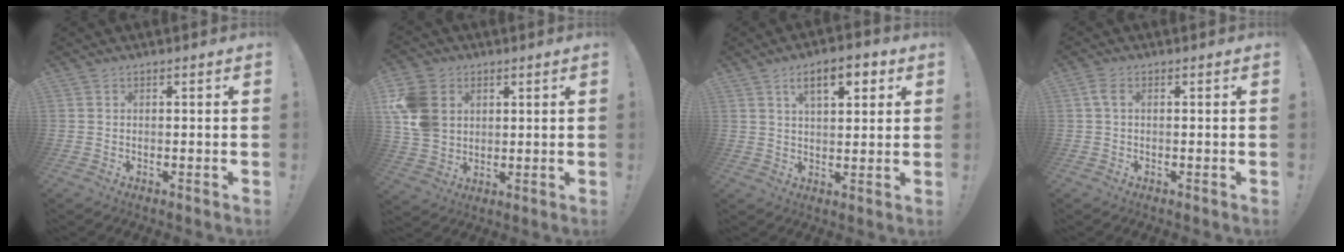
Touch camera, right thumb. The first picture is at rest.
{"total": 13.1, "force": [3.8, 10.4, 6.9], "torque": [-0.135, -0.011, 0.077]}
{"total": 9.2, "force": [4.5, 3.7, 7.1], "torque": [-0.095, -0.011, 0.072]}
{"total": 2.1, "force": [0.9, 0.6, 1.9], "torque": [-0.036, 0.002, 0.017]}